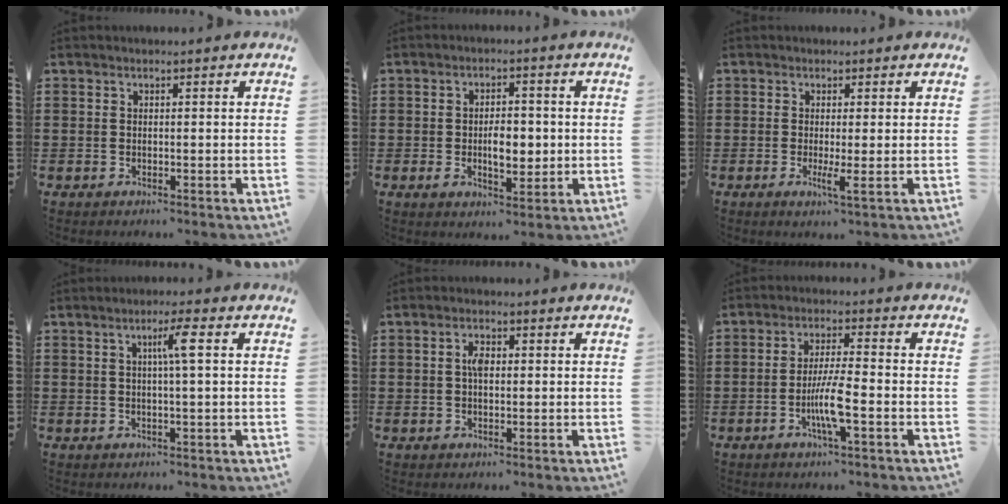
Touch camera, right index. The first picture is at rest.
{"total": 5.3, "force": [-0.5, 2.8, 4.5], "torque": [-0.068, 0.002, -0.014]}
{"total": 2.4, "force": [-0.5, 0.0, 2.3], "torque": [-0.042, -0.009, -0.009]}
{"total": 3.8, "force": [0.9, -0.2, 3.7], "torque": [-0.064, -0.001, 0.007]}
{"total": 2.5, "force": [0.3, 1.2, 2.2], "torque": [-0.044, 0.006, 0.003]}
{"total": 6.5, "force": [-2.2, 0.6, 6.1], "torque": [-0.122, -0.012, -0.044]}